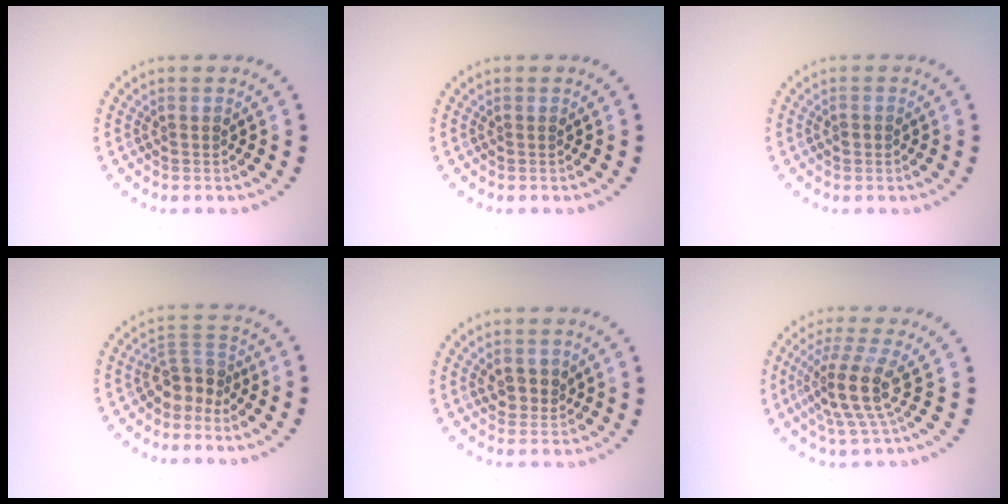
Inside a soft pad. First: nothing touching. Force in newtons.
{"total": 0.0}
{"total": 1.0, "press": 1.0, "slide": 0.2}
{"total": 2.7, "press": 2.0, "slide": 1.9}
{"total": 2.2, "press": 2.1, "slide": 0.7}
{"total": 4.4, "press": 3.3, "slide": 3.0}